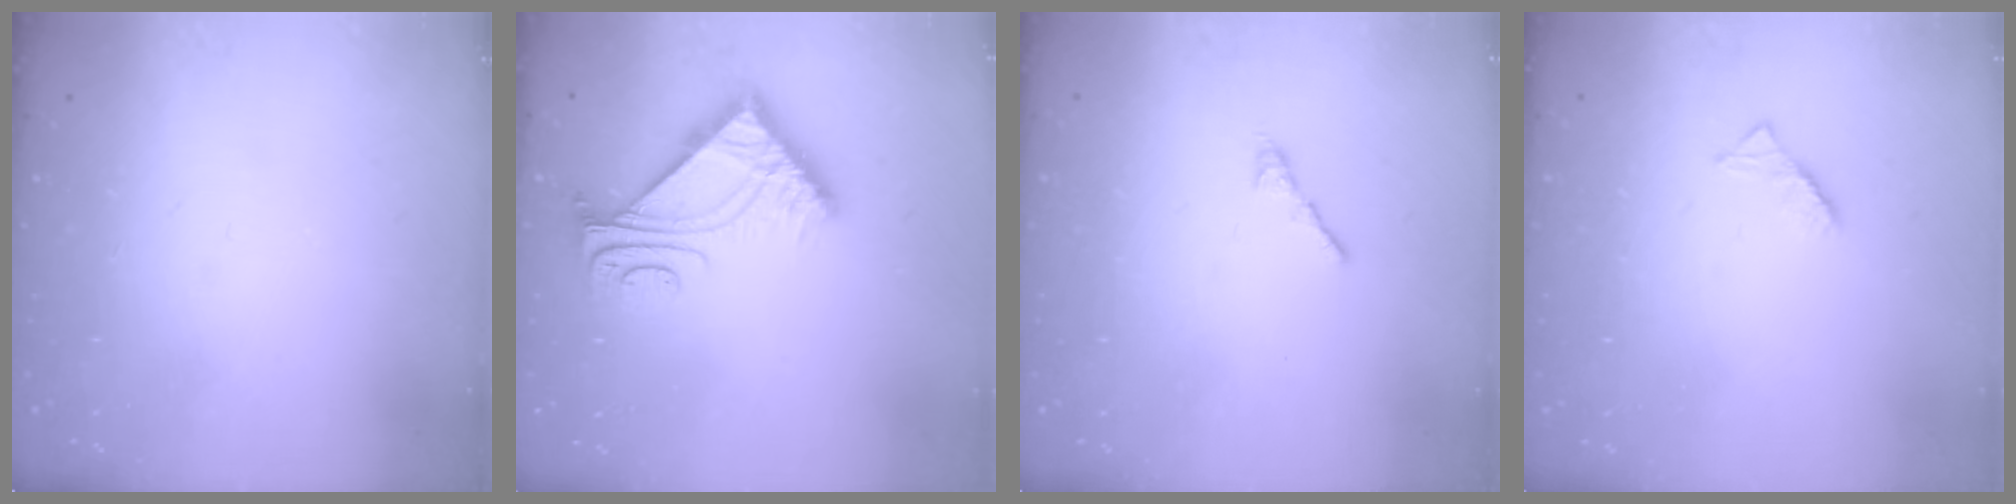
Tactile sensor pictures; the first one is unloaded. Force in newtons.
{"total": 7.3, "press": 7.2, "slide": 0.7}
{"total": 2.7, "press": 2.6, "slide": 0.7}
{"total": 2.6, "press": 2.6, "slide": 0.4}